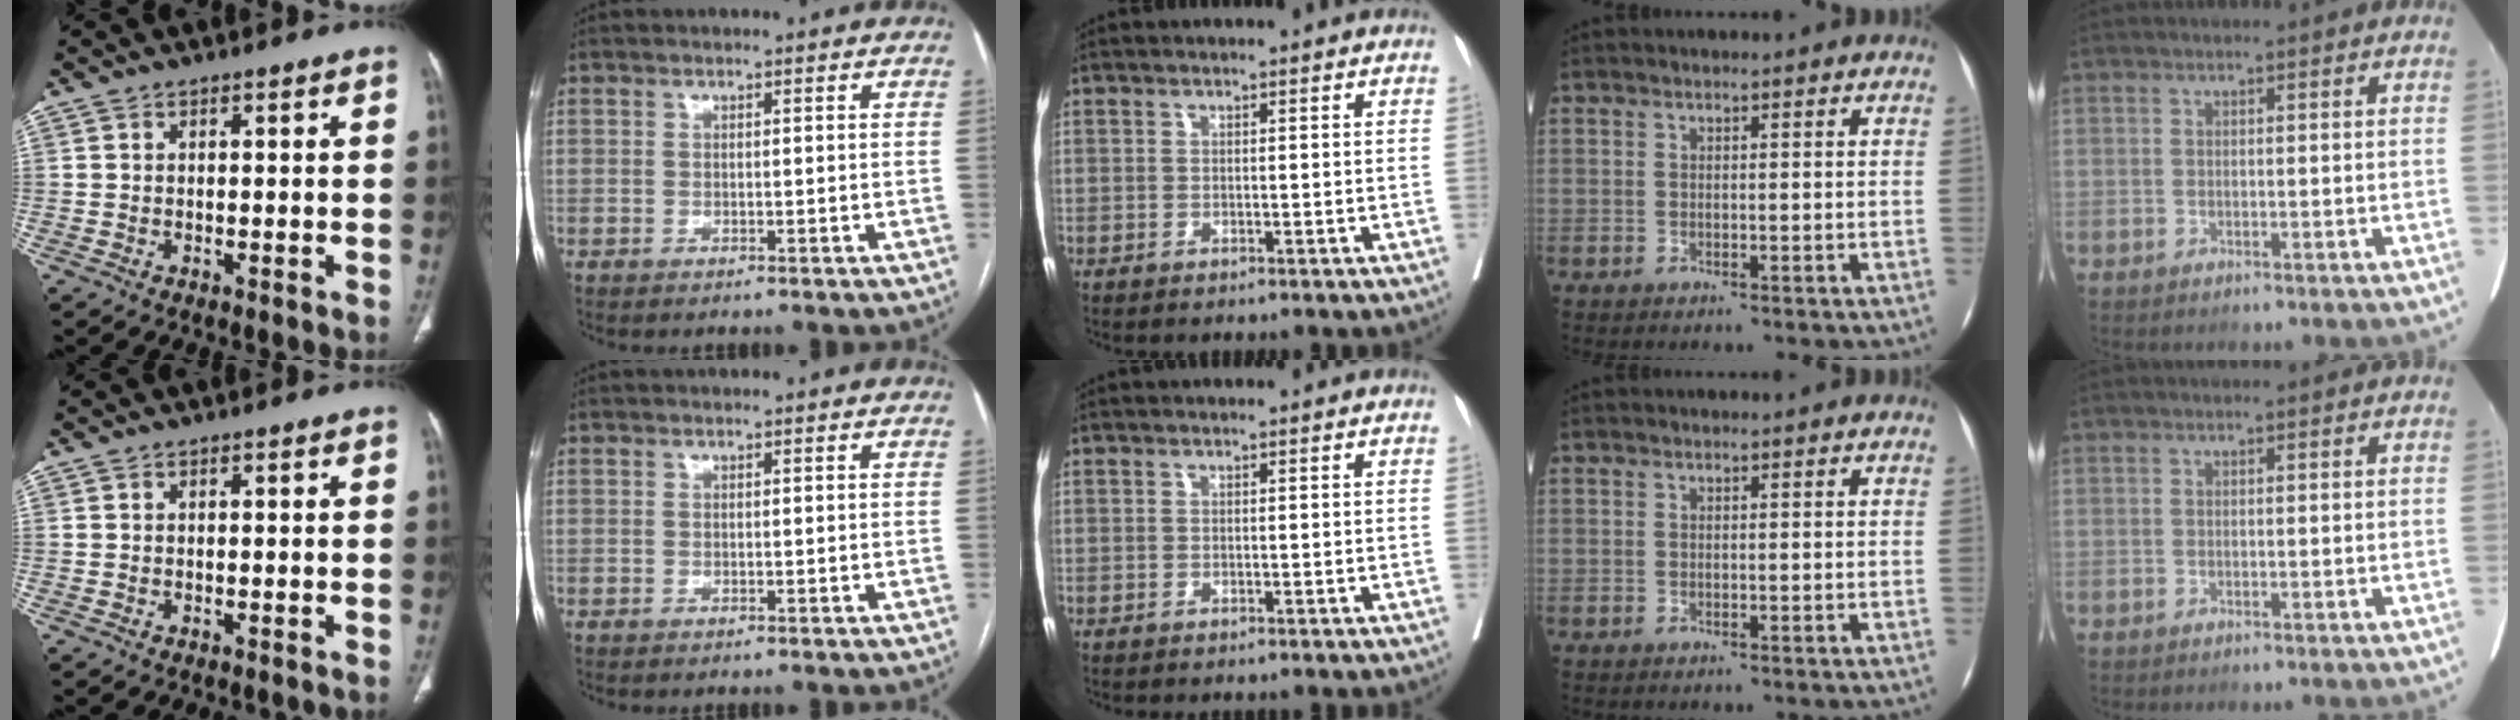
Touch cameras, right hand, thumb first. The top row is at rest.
{}